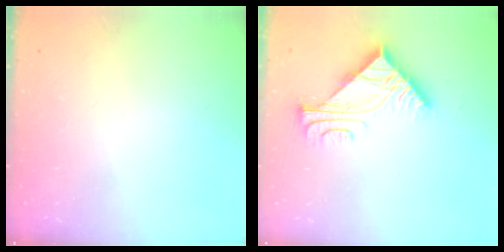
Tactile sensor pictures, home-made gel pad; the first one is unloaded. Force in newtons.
{"total": 7.3, "press": 7.3, "slide": 0.6}